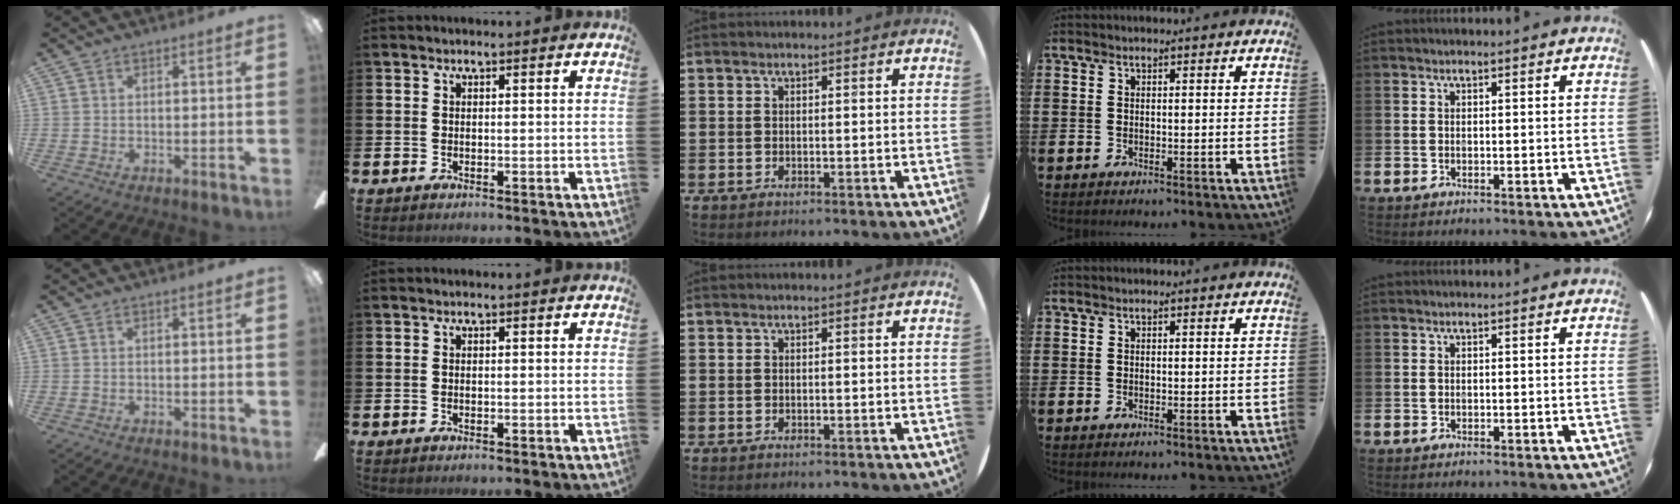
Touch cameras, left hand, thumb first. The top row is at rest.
{}